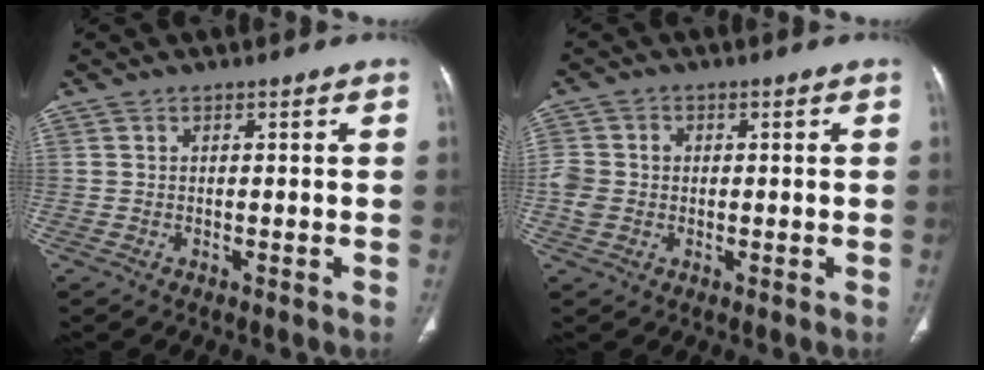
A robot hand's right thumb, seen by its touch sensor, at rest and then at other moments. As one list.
[{"total": 4.8, "force": [-0.4, 4.1, 2.3], "torque": [-0.045, 0.009, -0.009]}]